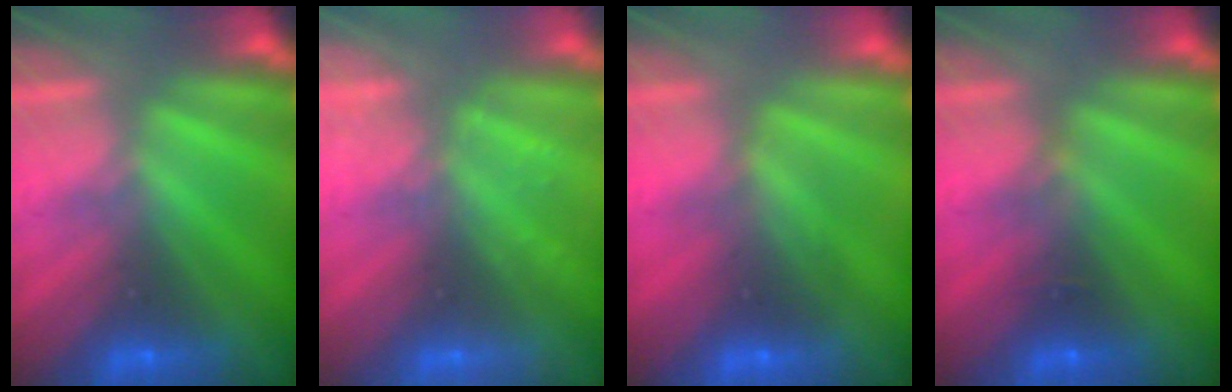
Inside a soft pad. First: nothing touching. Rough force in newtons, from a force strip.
{"total": 2.3}
{"total": 2.5}
{"total": 2.4}